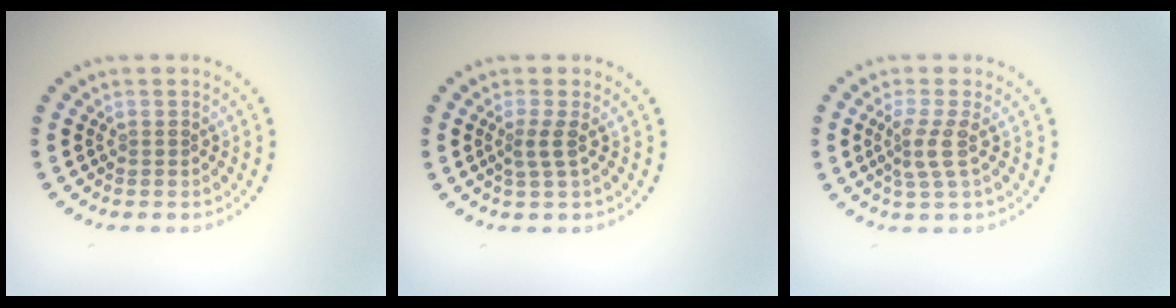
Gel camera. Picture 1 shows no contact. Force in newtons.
{"total": 1.7, "press": 1.2, "slide": 1.2}
{"total": 2.4, "press": 1.7, "slide": 1.7}